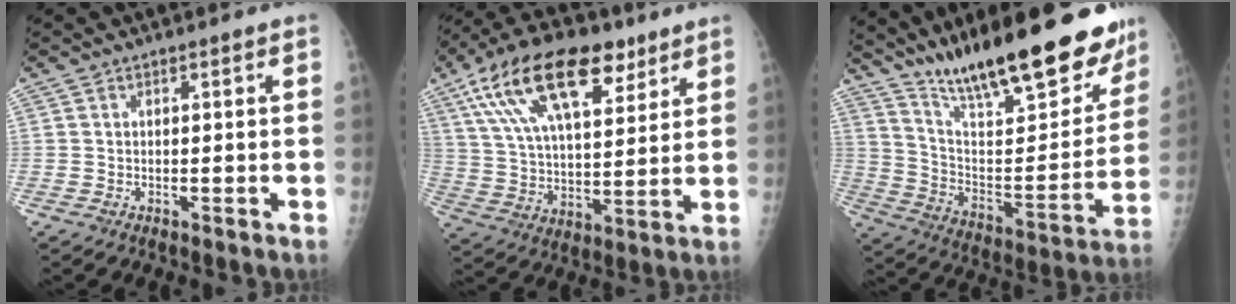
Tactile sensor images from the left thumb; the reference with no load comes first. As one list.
[{"total": 22.8, "force": [12.2, 10.7, 16.1], "torque": [-0.270, -0.012, 0.214]}, {"total": 27.9, "force": [21.1, 7.1, 16.7], "torque": [-0.224, -0.088, 0.333]}]